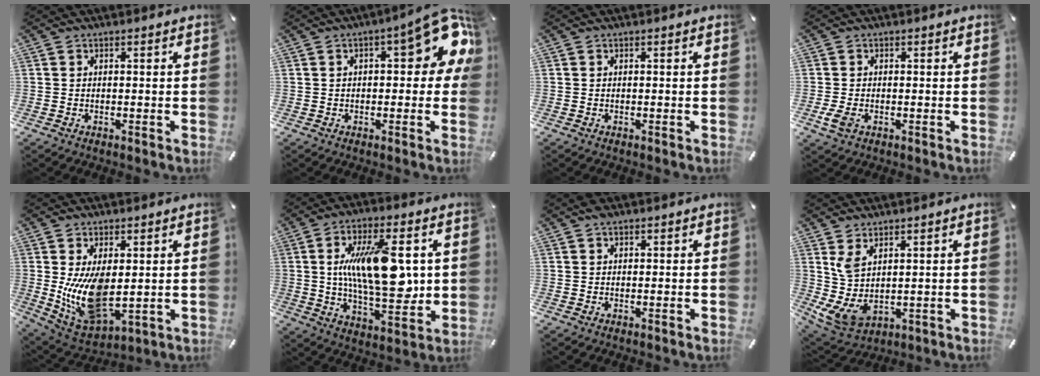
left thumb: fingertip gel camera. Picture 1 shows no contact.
{"total": 14.4, "force": [4.6, 5.5, 12.4], "torque": [-0.148, -0.026, 0.070]}
{"total": 0.0}
{"total": 2.9, "force": [-0.6, 2.3, 1.7], "torque": [-0.033, -0.003, -0.013]}
{"total": 13.2, "force": [1.8, 7.3, 10.8], "torque": [-0.225, -0.024, 0.040]}
{"total": 18.4, "force": [3.1, 7.8, 16.4], "torque": [-0.304, -0.012, 0.045]}
{"total": 1.6, "force": [1.1, 0.8, 0.7], "torque": [-0.017, 0.002, 0.021]}
{"total": 6.5, "force": [3.3, 3.7, 4.2], "torque": [-0.113, -0.020, 0.061]}